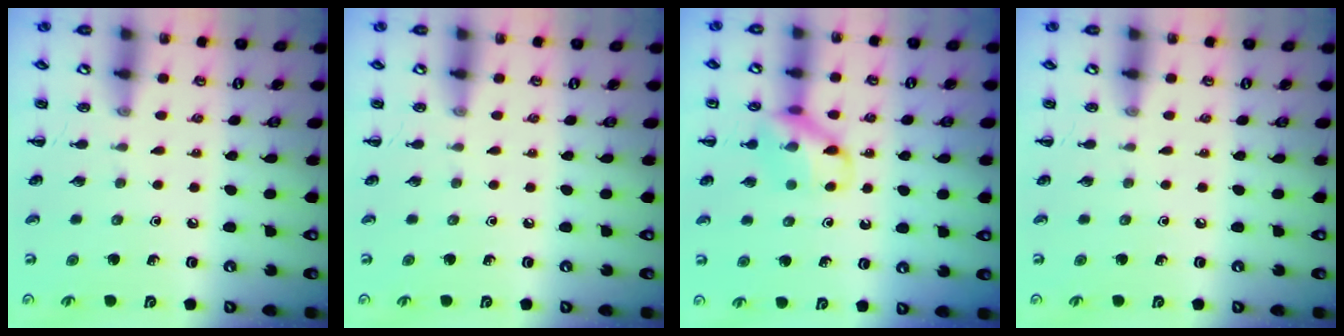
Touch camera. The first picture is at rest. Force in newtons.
{"total": 0.0}
{"total": 13.0, "press": 12.9, "slide": 1.5}
{"total": 0.0}